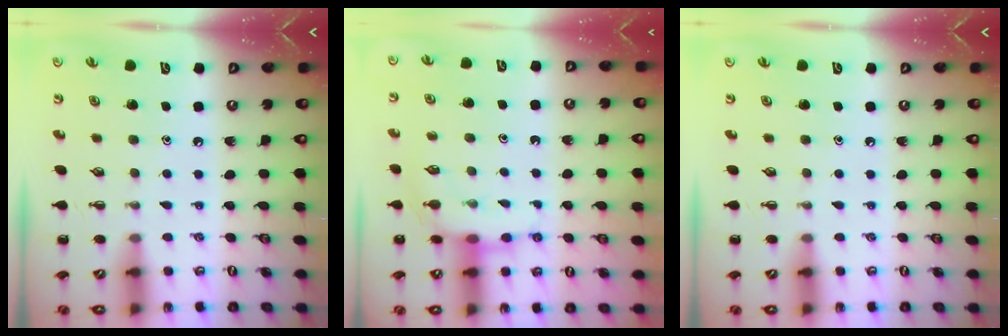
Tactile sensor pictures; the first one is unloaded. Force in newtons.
{"total": 7.6, "press": 7.6, "slide": 0.6}
{"total": 0.0}